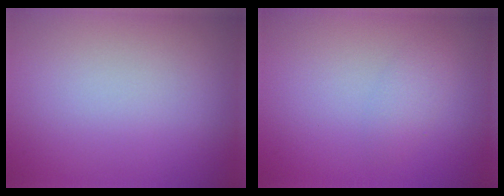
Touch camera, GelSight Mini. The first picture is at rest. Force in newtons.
{"total": 1.3, "press": 1.3, "slide": 0.1}